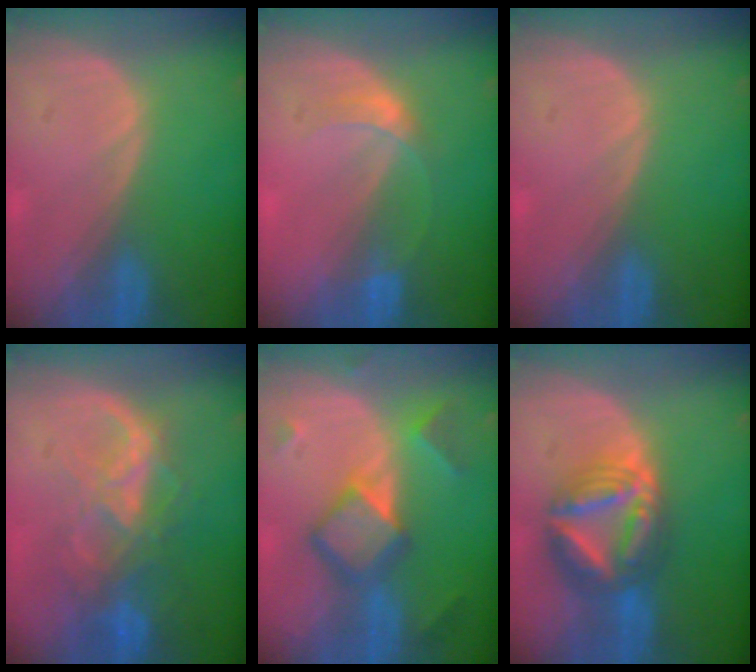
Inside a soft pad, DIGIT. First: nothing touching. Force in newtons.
{"total": 2.9, "press": 2.9, "slide": 0.1}
{"total": 0.0}
{"total": 8.9, "press": 7.5, "slide": 4.8}
{"total": 7.6, "press": 7.6, "slide": 0.6}
{"total": 9.1, "press": 9.1, "slide": 0.9}